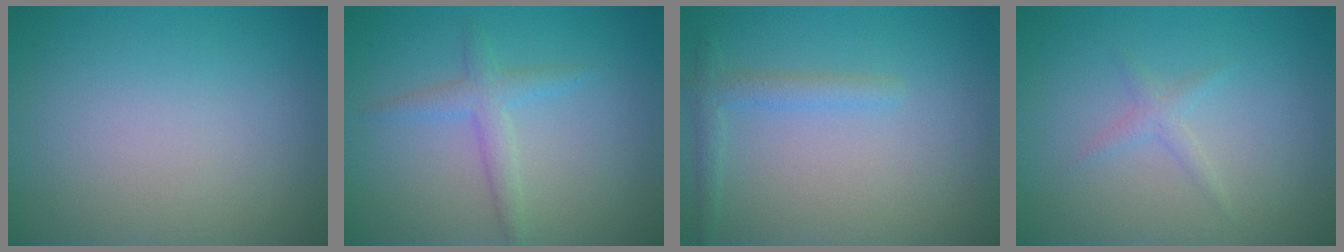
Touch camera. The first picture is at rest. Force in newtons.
{"total": 2.2, "press": 2.2, "slide": 0.1}
{"total": 1.7, "press": 1.7, "slide": 0.1}
{"total": 1.1, "press": 1.1, "slide": 0.0}